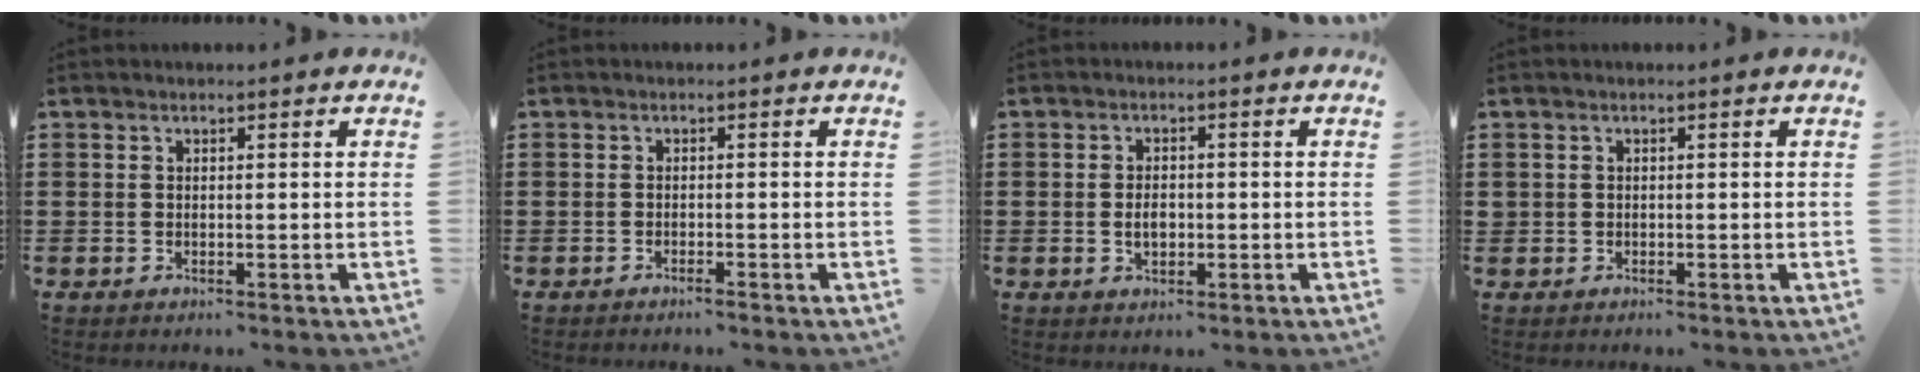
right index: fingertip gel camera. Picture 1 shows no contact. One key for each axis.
{"total": 0.8, "fx": -0.8, "fy": -0.1, "fz": 0.3, "tx": -0.008, "ty": -0.005, "tz": -0.014}
{"total": 2.7, "fx": -0.4, "fy": 1.7, "fz": 2.1, "tx": -0.033, "ty": 0.001, "tz": -0.010}
{"total": 0.6, "fx": -0.1, "fy": 0.5, "fz": 0.1, "tx": -0.003, "ty": 0.002, "tz": -0.004}